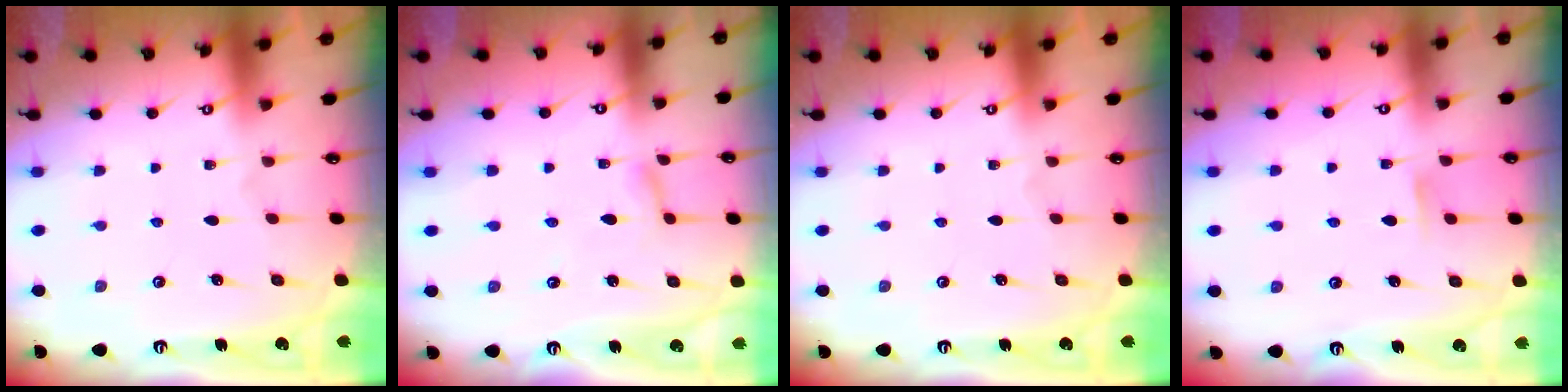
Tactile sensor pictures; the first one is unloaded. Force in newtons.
{"total": 1.9, "press": 1.9, "slide": 0.1}
{"total": 0.0}
{"total": 4.3, "press": 4.3, "slide": 0.7}